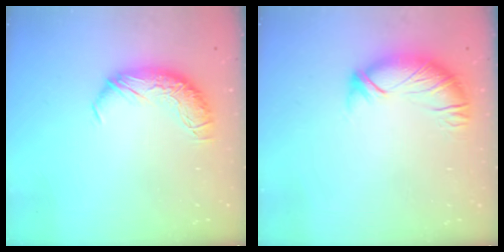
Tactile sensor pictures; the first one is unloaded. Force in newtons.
{"total": 2.3, "press": 1.8, "slide": 1.4}